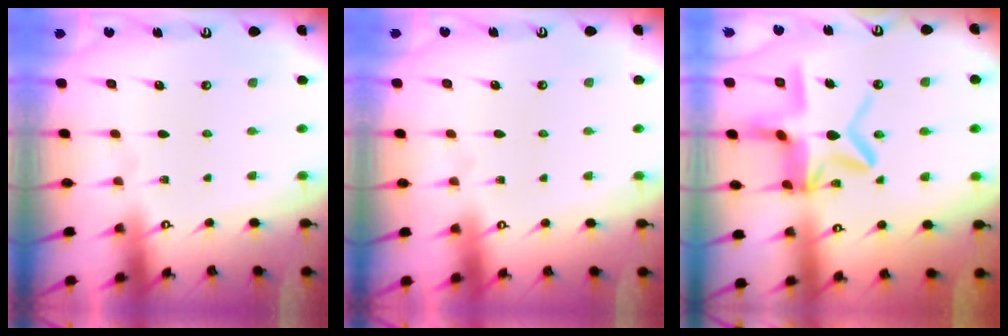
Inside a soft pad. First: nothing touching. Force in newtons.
{"total": 1.8, "press": 1.8, "slide": 0.2}
{"total": 14.6, "press": 14.6, "slide": 1.3}